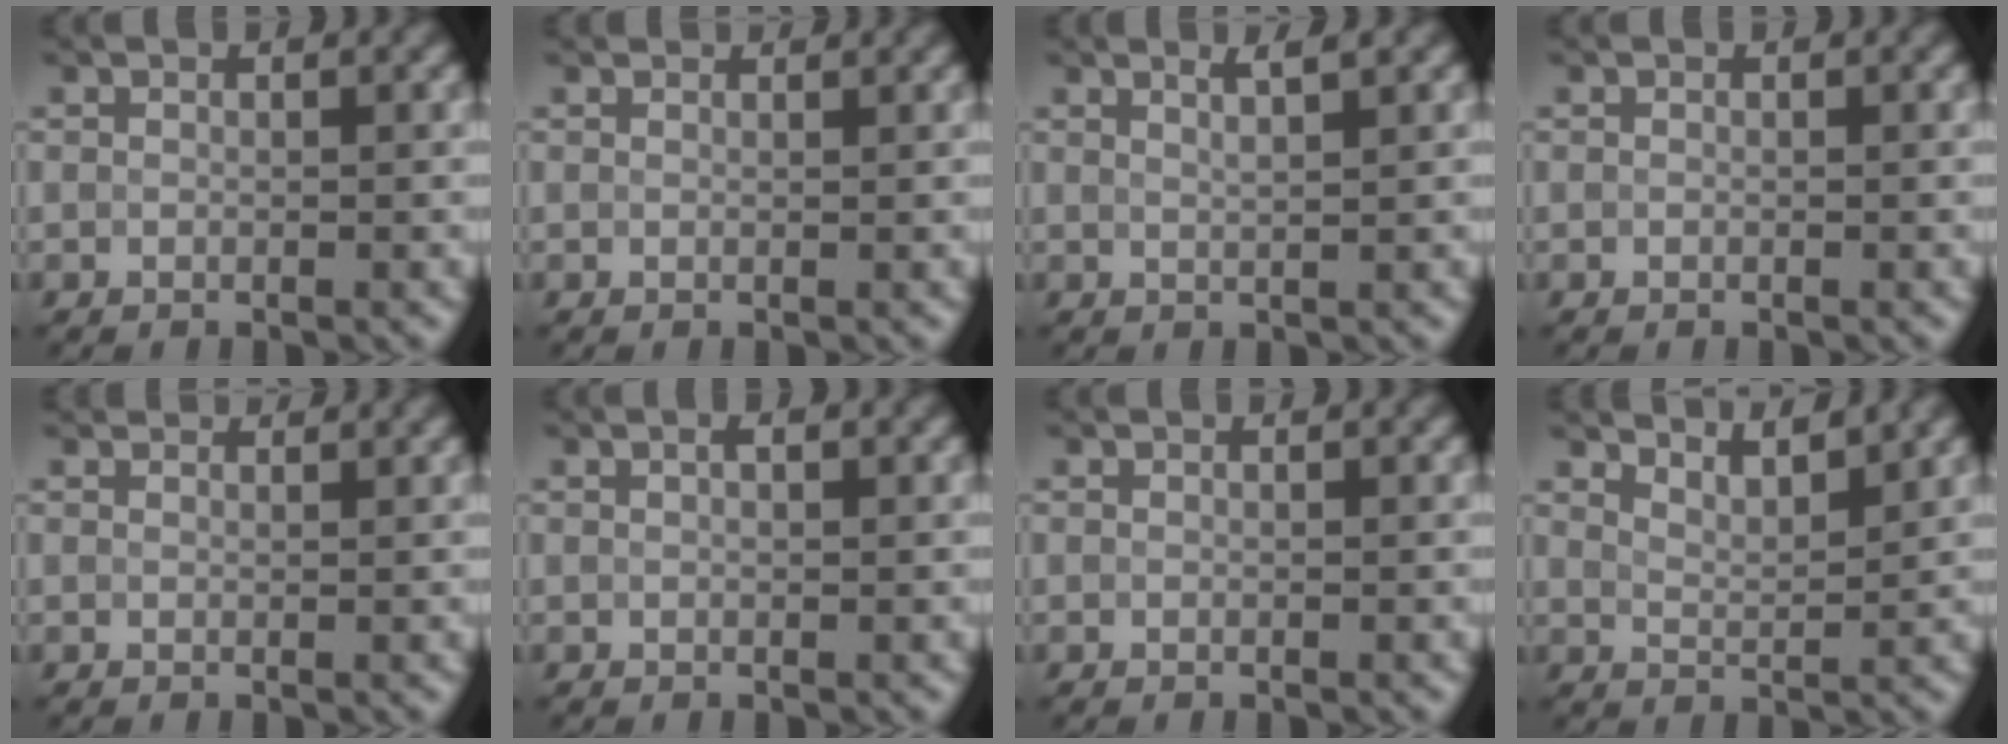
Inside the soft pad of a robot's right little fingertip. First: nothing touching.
{"total": 2.0, "force": [1.9, 0.2, 0.5], "torque": [-0.018, 0.001, 0.019]}
{"total": 2.1, "force": [1.4, 0.6, 1.5], "torque": [-0.012, 0.008, 0.010]}
{"total": 0.0}
{"total": 2.9, "force": [2.8, 0.5, 0.8], "torque": [-0.018, -0.001, 0.032]}
{"total": 1.0, "force": [0.4, 0.3, 0.8], "torque": [-0.014, 0.000, 0.007]}
{"total": 0.0}
{"total": 4.5, "force": [4.0, 1.0, 1.9], "torque": [-0.016, 0.009, 0.049]}